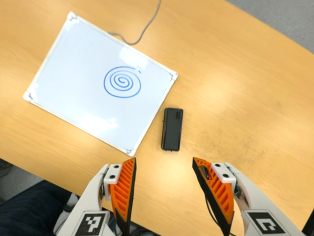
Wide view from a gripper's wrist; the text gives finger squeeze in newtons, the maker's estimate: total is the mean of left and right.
{"total": 0.0}